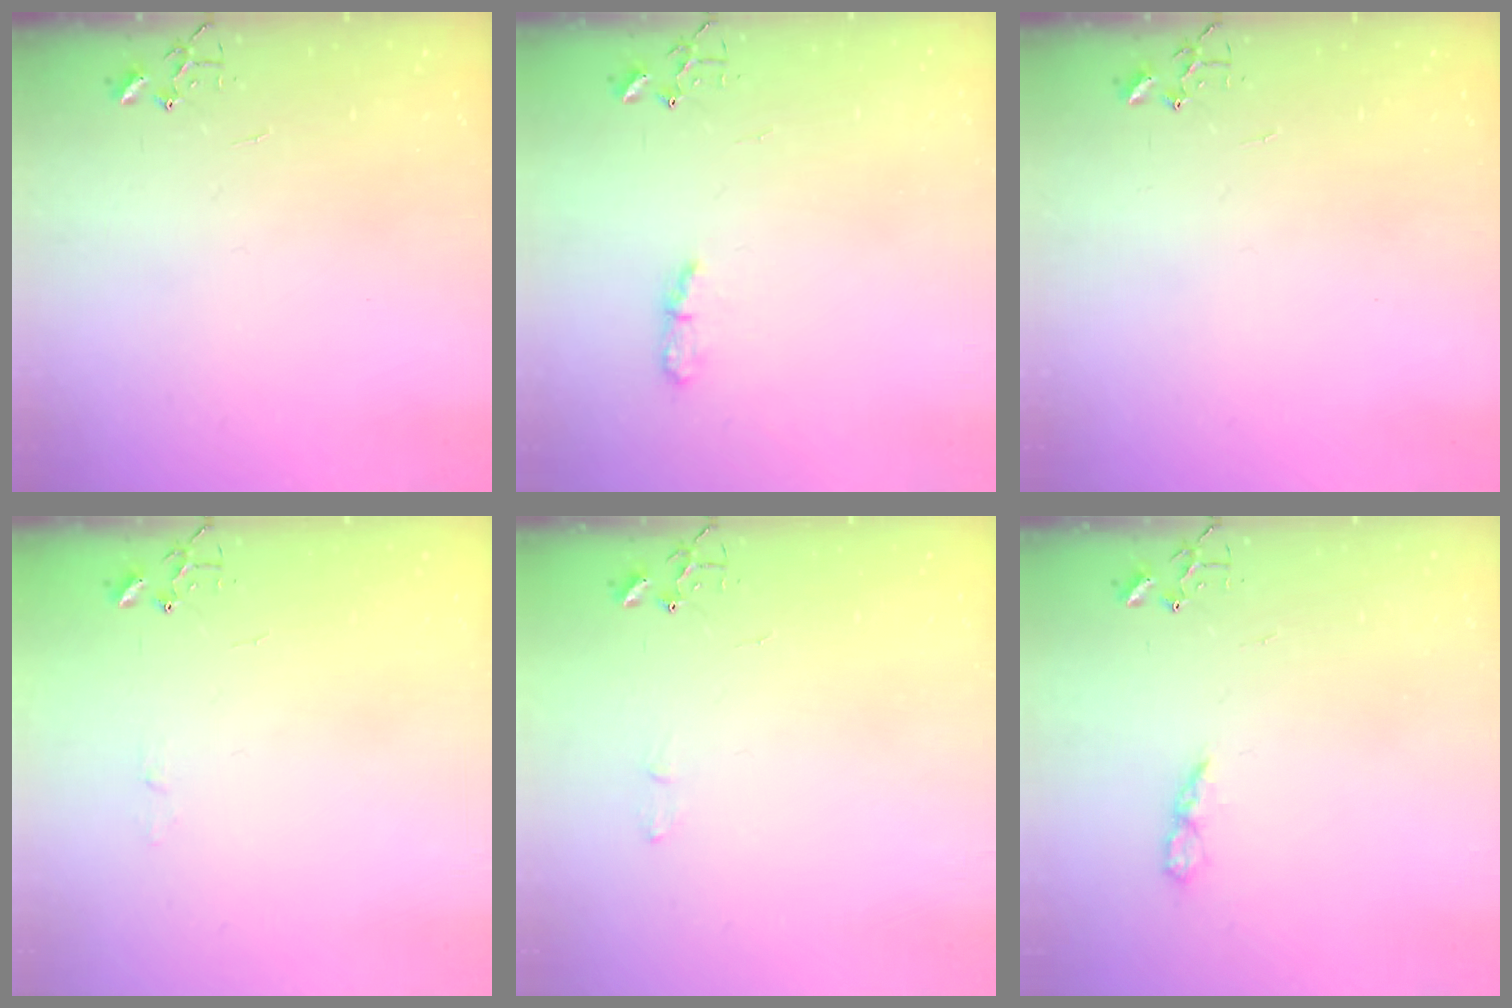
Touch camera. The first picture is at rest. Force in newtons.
{"total": 6.1, "press": 6.1, "slide": 0.5}
{"total": 0.0}
{"total": 3.6, "press": 3.6, "slide": 0.4}
{"total": 4.6, "press": 4.6, "slide": 0.7}
{"total": 5.8, "press": 5.7, "slide": 0.6}